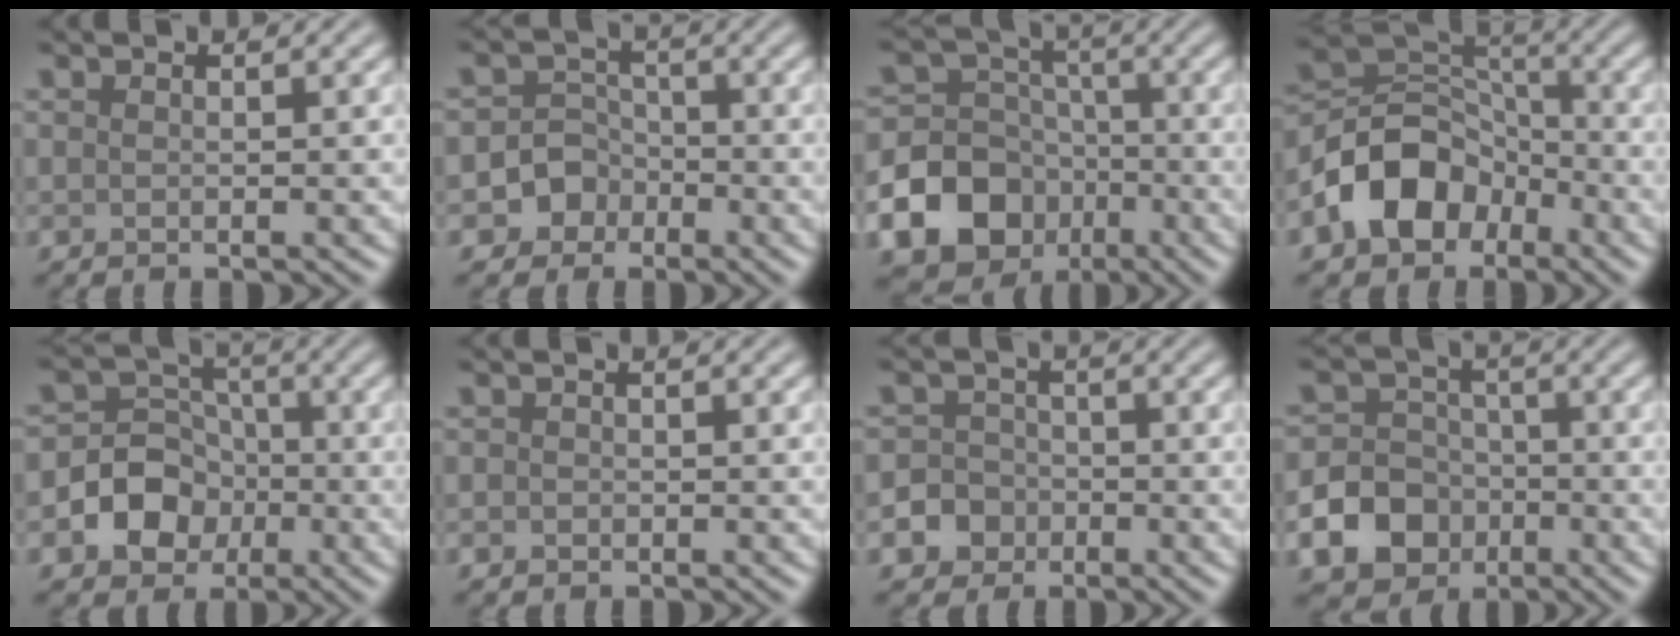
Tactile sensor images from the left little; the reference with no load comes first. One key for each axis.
{"total": 3.8, "fx": -1.6, "fy": 3.3, "fz": 0.5, "tx": 0.026, "ty": 0.008, "tz": -0.047}
{"total": 15.1, "fx": -6.6, "fy": 12.8, "fz": 4.4, "tx": -0.101, "ty": -0.045, "tz": -0.128}
{"total": 7.3, "fx": -3.6, "fy": 5.3, "fz": 3.6, "tx": -0.057, "ty": 0.004, "tz": -0.075}
{"total": 6.2, "fx": -1.9, "fy": 5.5, "fz": 2.1, "tx": -0.016, "ty": 0.011, "tz": -0.063}
{"total": 0.5, "fx": -0.2, "fy": 0.5, "fz": 0.2, "tx": 0.000, "ty": -0.002, "tz": -0.004}
{"total": 4.8, "fx": -2.4, "fy": 4.1, "fz": 0.7, "tx": 0.010, "ty": -0.009, "tz": -0.059}
{"total": 9.4, "fx": -3.8, "fy": 8.1, "fz": 2.7, "tx": -0.049, "ty": -0.019, "tz": -0.092}